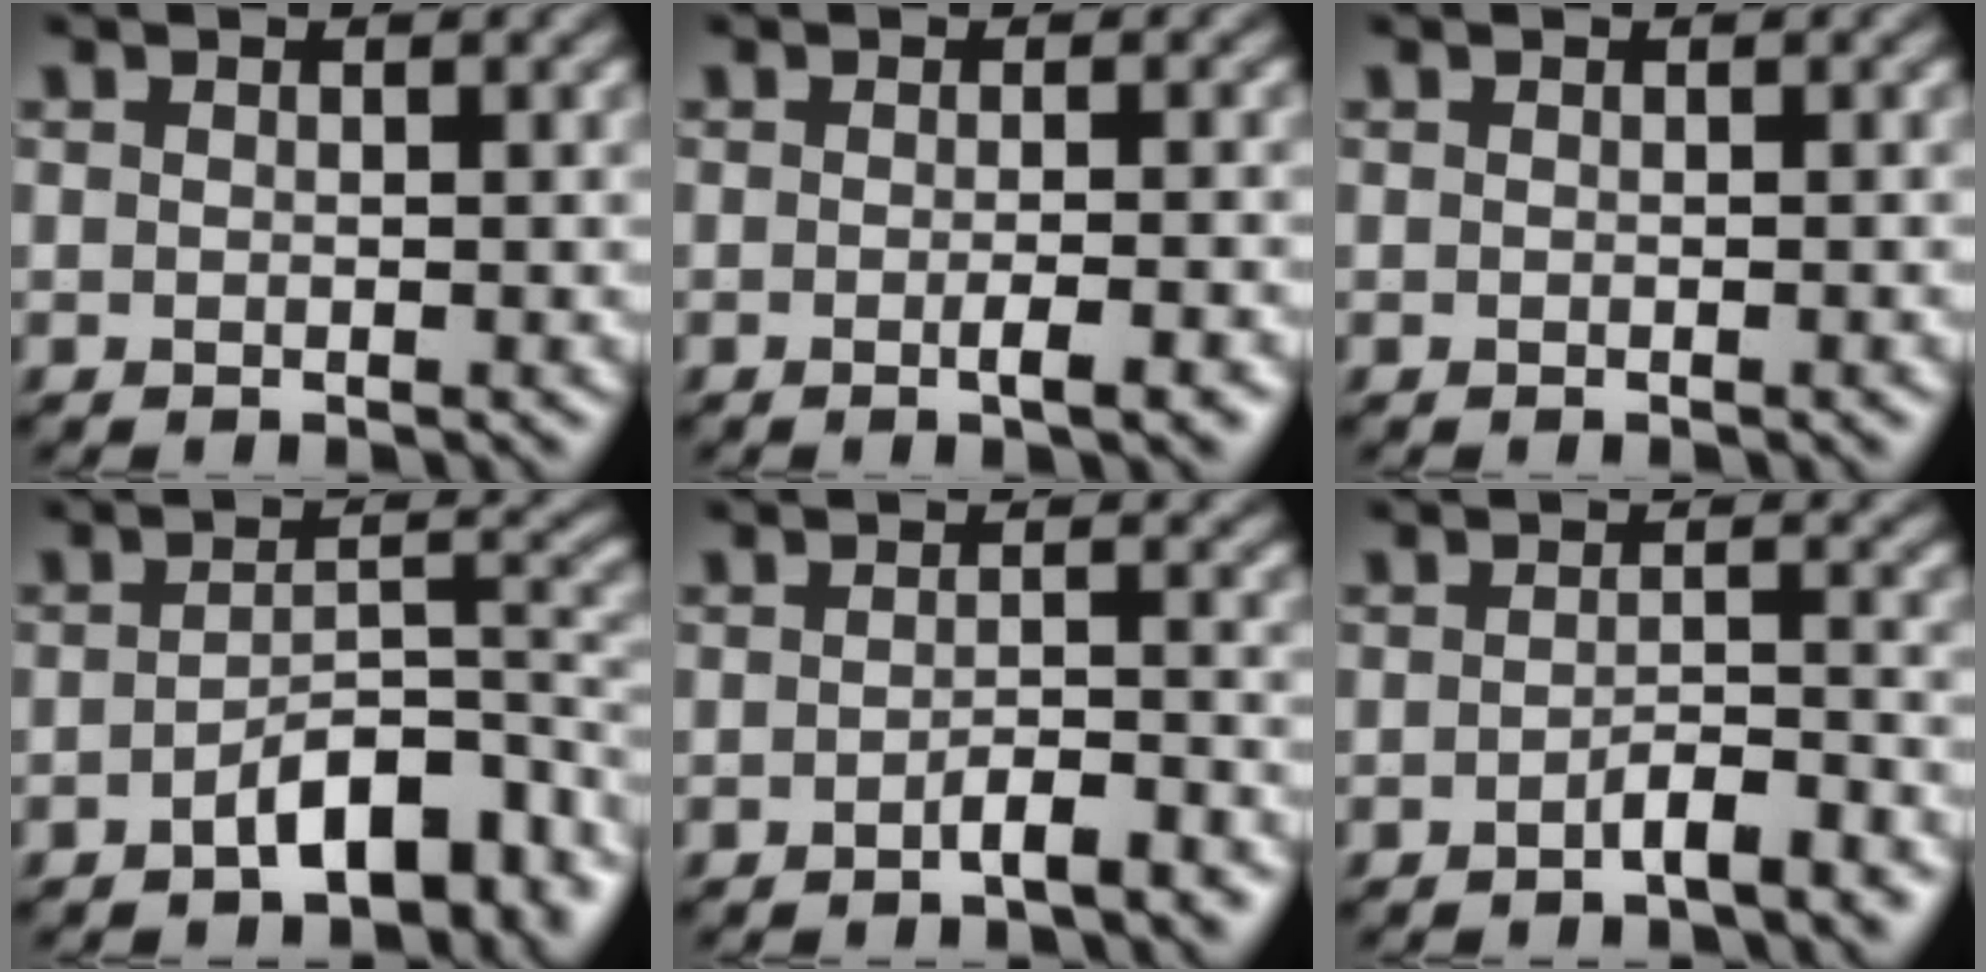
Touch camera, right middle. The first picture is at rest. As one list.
[{"total": 2.9, "force": [-0.9, 0.7, 2.6], "torque": [-0.030, 0.002, -0.016]}, {"total": 0.7, "force": [-0.2, 0.1, 0.6], "torque": [-0.005, 0.001, -0.003]}, {"total": 6.1, "force": [-3.5, 2.7, 4.2], "torque": [-0.056, 0.007, -0.059]}, {"total": 2.6, "force": [-1.6, 0.6, 1.9], "torque": [-0.029, 0.007, -0.029]}, {"total": 2.9, "force": [-1.9, 0.7, 2.1], "torque": [-0.034, 0.007, -0.036]}]